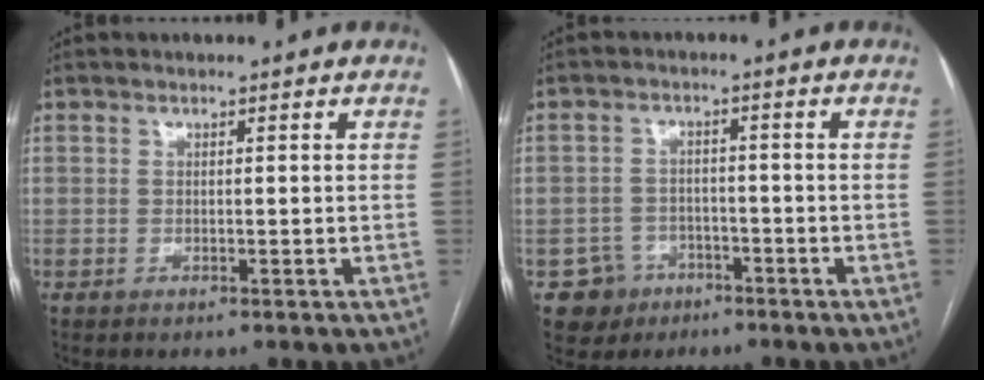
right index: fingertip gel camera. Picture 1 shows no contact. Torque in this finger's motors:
{"motor_torque": [-0.11, -0.14, -0.38, -0.21]}